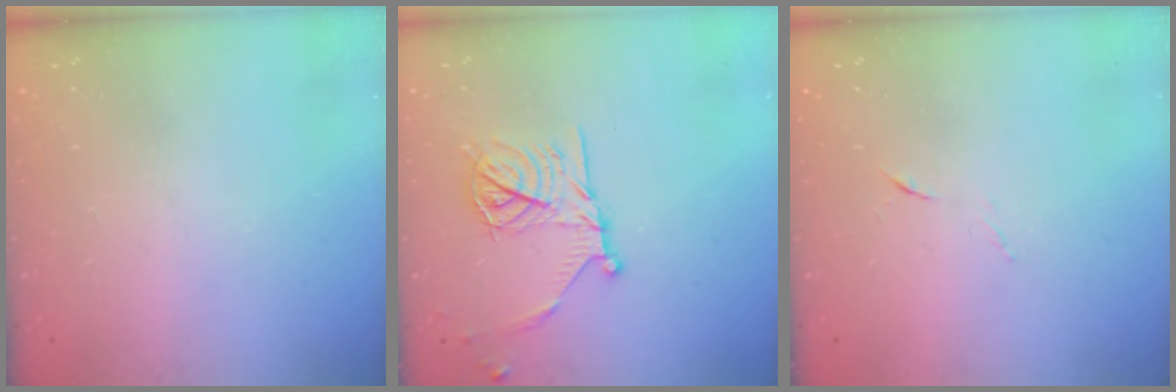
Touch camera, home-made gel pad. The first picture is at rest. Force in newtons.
{"total": 16.4, "press": 16.4, "slide": 0.9}
{"total": 4.1, "press": 4.0, "slide": 1.1}